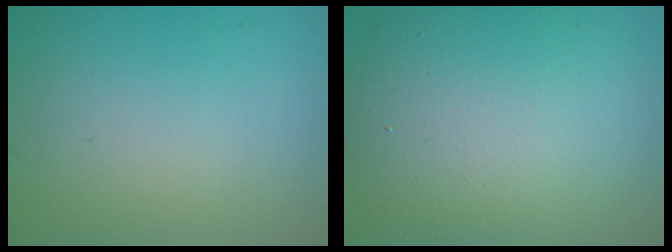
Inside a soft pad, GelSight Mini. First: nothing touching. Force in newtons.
{"total": 11.9, "press": 11.9, "slide": 0.8}